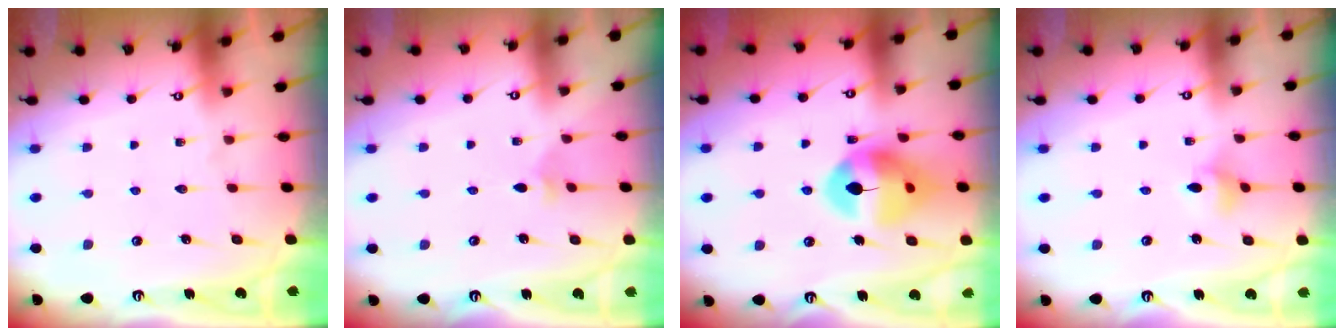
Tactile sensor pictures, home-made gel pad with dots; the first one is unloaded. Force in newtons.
{"total": 2.3, "press": 2.3, "slide": 0.6}
{"total": 12.8, "press": 12.7, "slide": 1.3}
{"total": 4.2, "press": 4.2, "slide": 0.7}